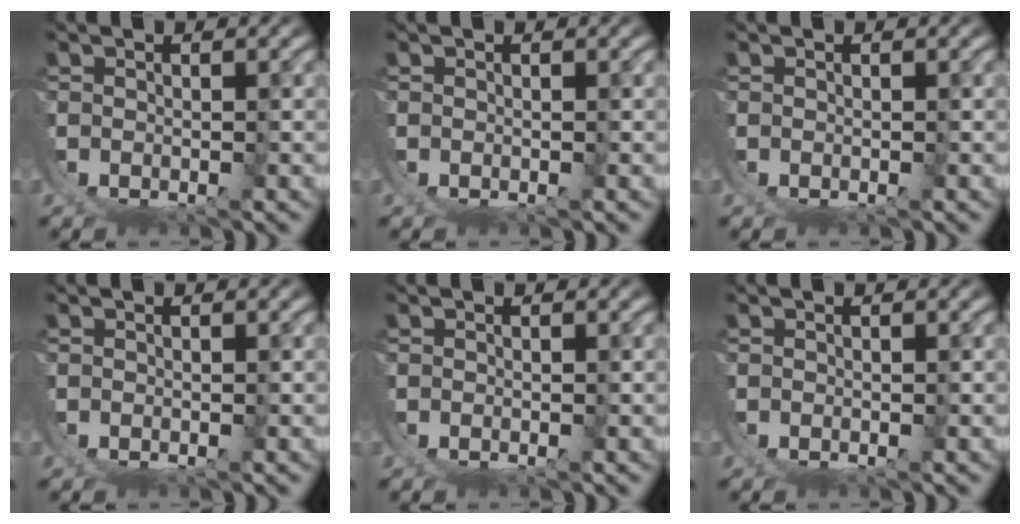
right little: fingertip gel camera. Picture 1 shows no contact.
{"total": 0.0}
{"total": 0.0}
{"total": 0.0}
{"total": 0.0}
{"total": 0.0}